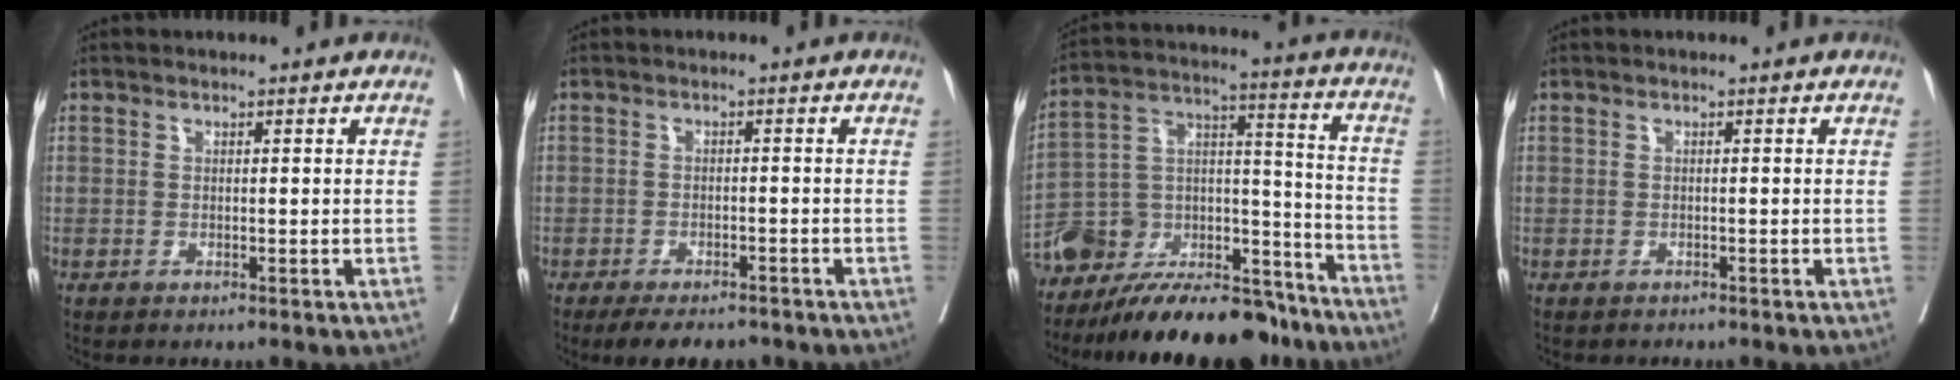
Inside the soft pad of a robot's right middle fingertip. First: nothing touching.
{"total": 6.7, "force": [-5.4, 2.5, 3.1], "torque": [-0.034, -0.002, -0.076]}
{"total": 23.9, "force": [-21.4, 6.2, 8.4], "torque": [-0.151, 0.020, -0.350]}
{"total": 0.7, "force": [-0.6, 0.3, 0.0], "torque": [-0.007, 0.001, -0.012]}